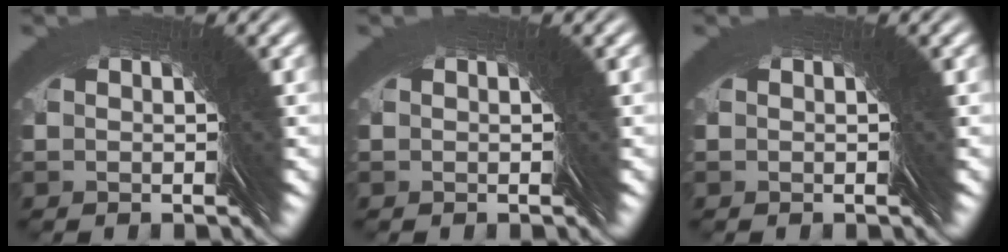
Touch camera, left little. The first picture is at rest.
{"total": 0.0}
{"total": 0.0}